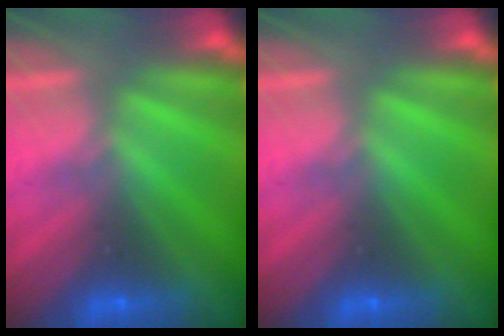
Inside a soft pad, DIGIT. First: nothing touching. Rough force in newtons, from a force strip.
{"total": 0.0}